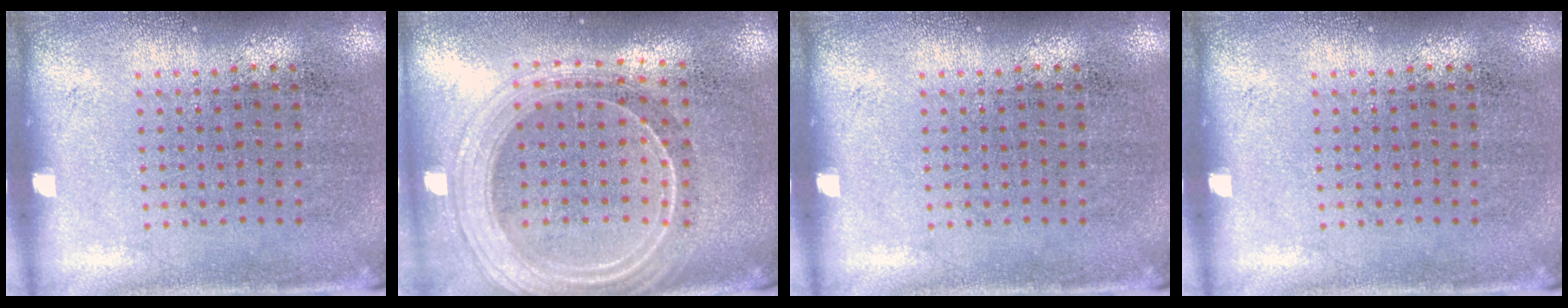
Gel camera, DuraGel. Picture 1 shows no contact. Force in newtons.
{"total": 2.3, "press": 2.0, "slide": 1.2}
{"total": 0.0}
{"total": 0.0}